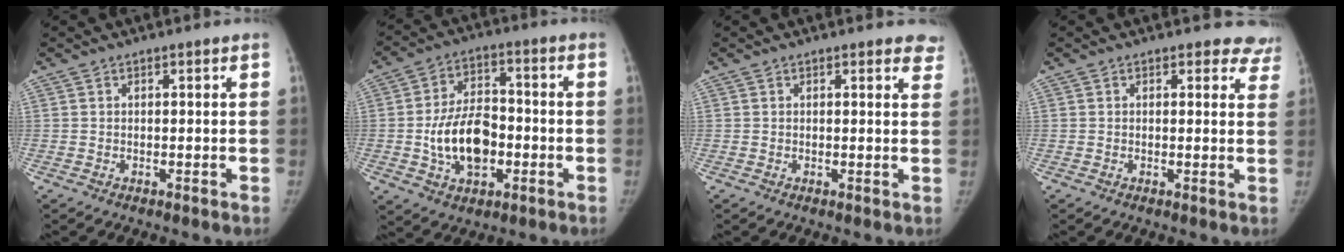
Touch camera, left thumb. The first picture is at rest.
{"total": 13.3, "force": [-2.7, 8.5, 9.9], "torque": [-0.147, 0.021, -0.045]}
{"total": 3.4, "force": [2.9, 1.4, 1.1], "torque": [0.016, -0.012, 0.016]}
{"total": 5.7, "force": [5.1, 2.7, 0.2], "torque": [0.051, -0.020, 0.026]}